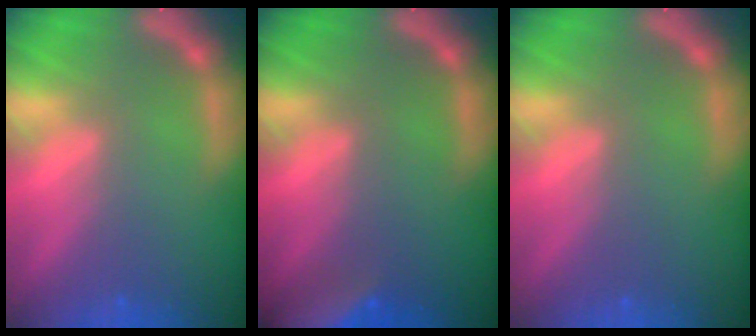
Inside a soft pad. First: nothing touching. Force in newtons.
{"total": 8.5}
{"total": 0.0}